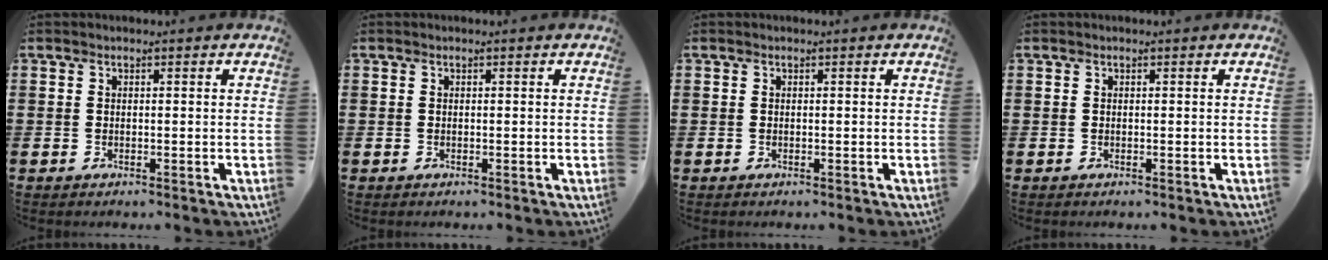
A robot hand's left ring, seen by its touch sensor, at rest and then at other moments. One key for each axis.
{"total": 0.0}
{"total": 0.0}
{"total": 0.0}